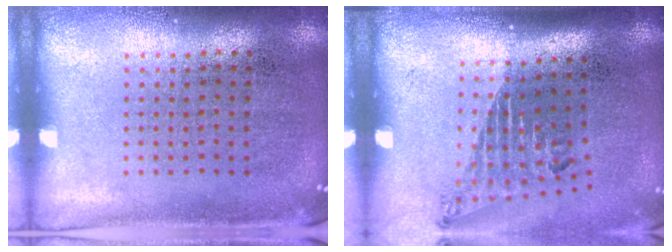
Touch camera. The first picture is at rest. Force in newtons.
{"total": 1.7, "press": 1.1, "slide": 1.3}